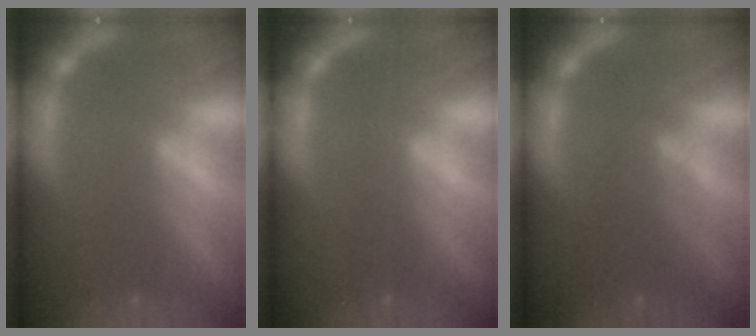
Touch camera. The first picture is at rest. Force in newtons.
{"total": 1.0}
{"total": 4.0}